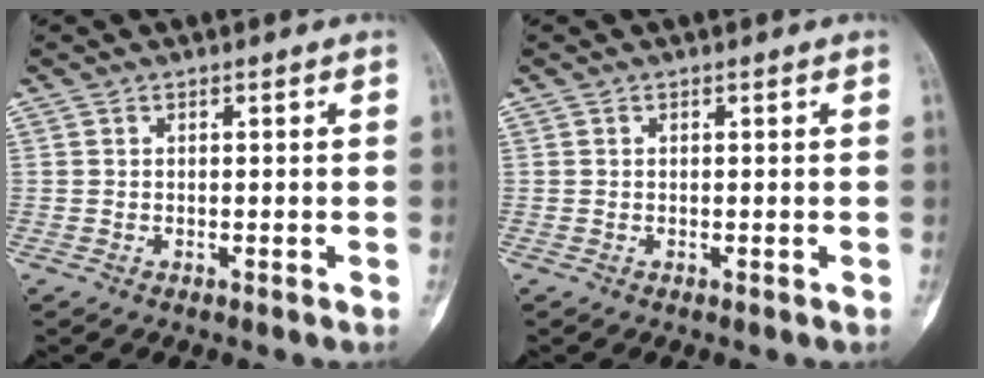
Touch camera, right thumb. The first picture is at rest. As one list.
[{"total": 0.0}]